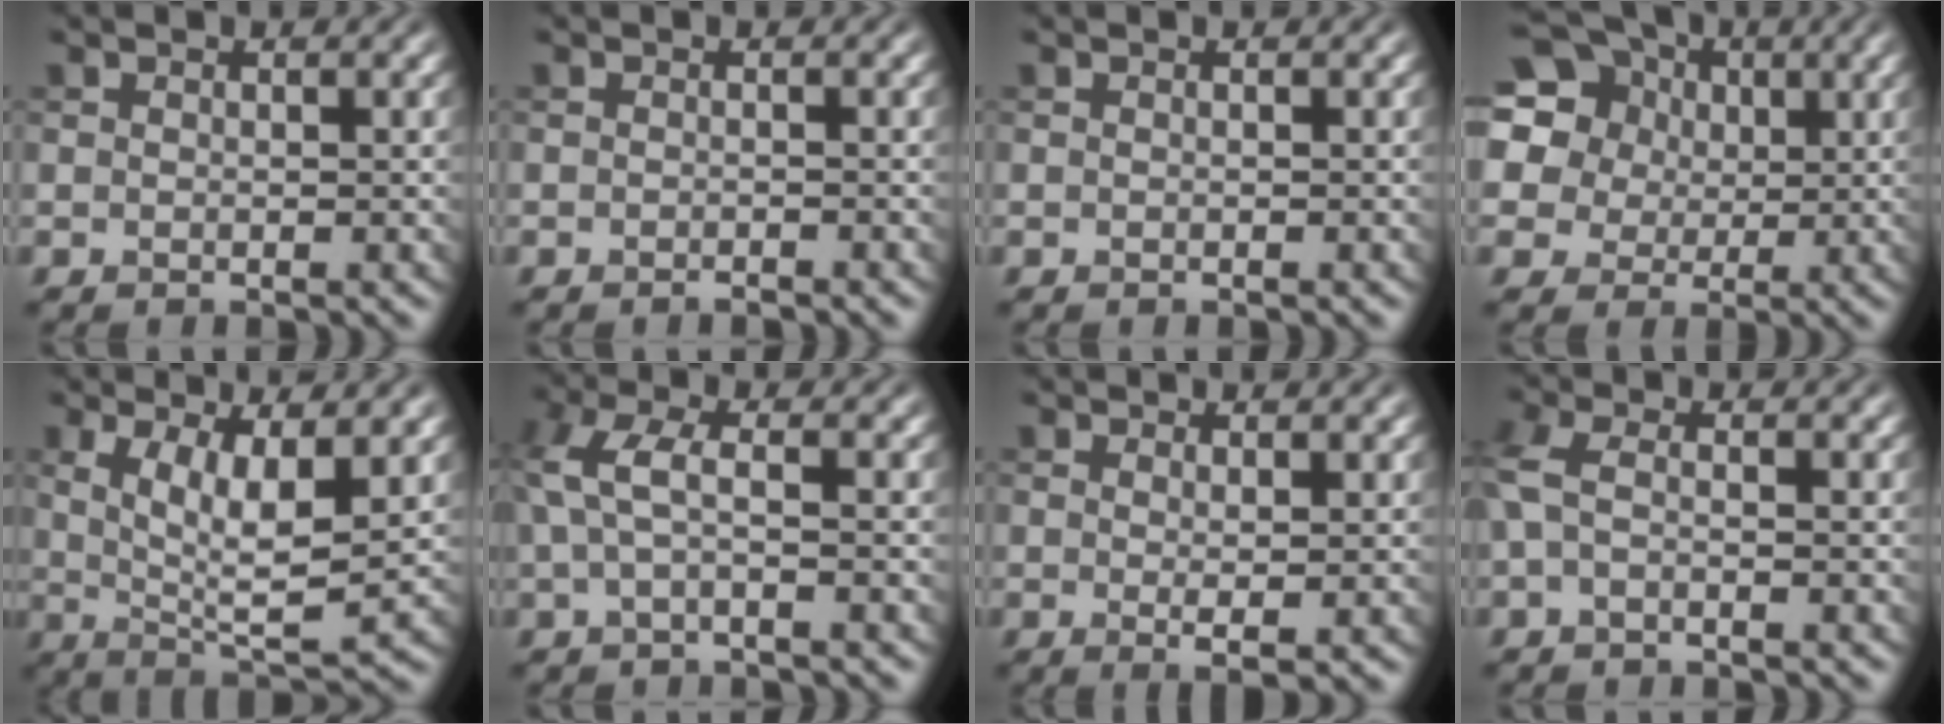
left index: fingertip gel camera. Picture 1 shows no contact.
{"total": 0.8, "force": [-0.7, 0.0, 0.4], "torque": [-0.004, 0.001, -0.013]}
{"total": 0.0}
{"total": 17.4, "force": [7.7, 13.8, 7.2], "torque": [-0.205, 0.051, 0.123]}
{"total": 6.5, "force": [1.3, 2.0, 6.0], "torque": [-0.108, -0.009, 0.027]}
{"total": 3.4, "force": [0.1, 1.0, 3.2], "torque": [-0.080, 0.010, -0.004]}
{"total": 1.9, "force": [0.3, 0.3, 1.9], "torque": [-0.030, -0.009, 0.006]}
{"total": 2.3, "force": [-0.3, 1.0, 2.1], "torque": [-0.058, 0.000, -0.015]}